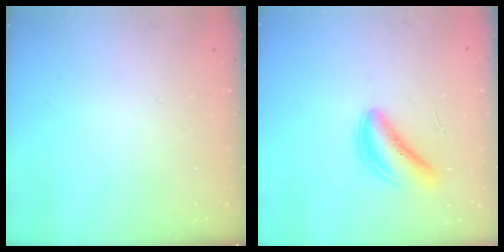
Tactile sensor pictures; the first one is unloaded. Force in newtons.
{"total": 5.1, "press": 5.1, "slide": 0.3}